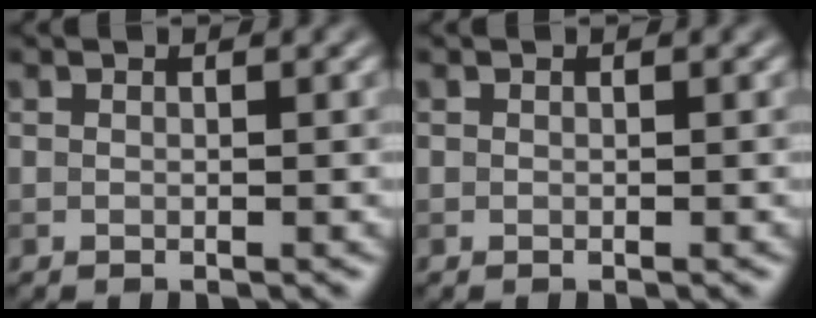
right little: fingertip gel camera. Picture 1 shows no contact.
{"total": 0.0}